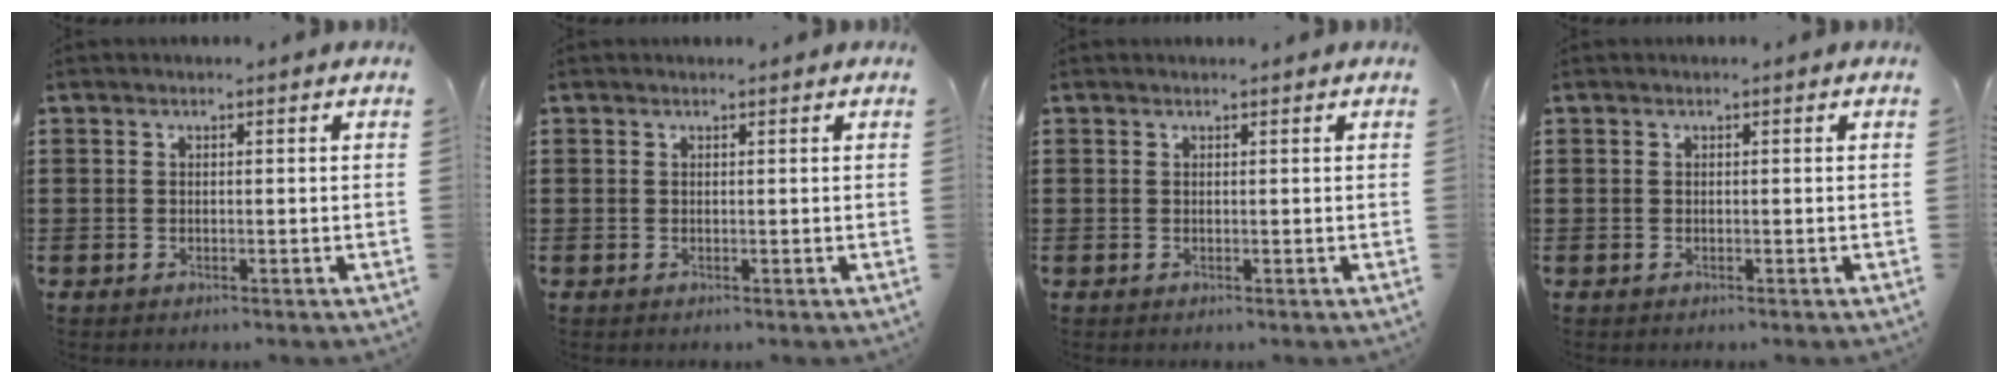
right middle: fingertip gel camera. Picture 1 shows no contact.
{"total": 0.0}
{"total": 0.0}
{"total": 0.0}